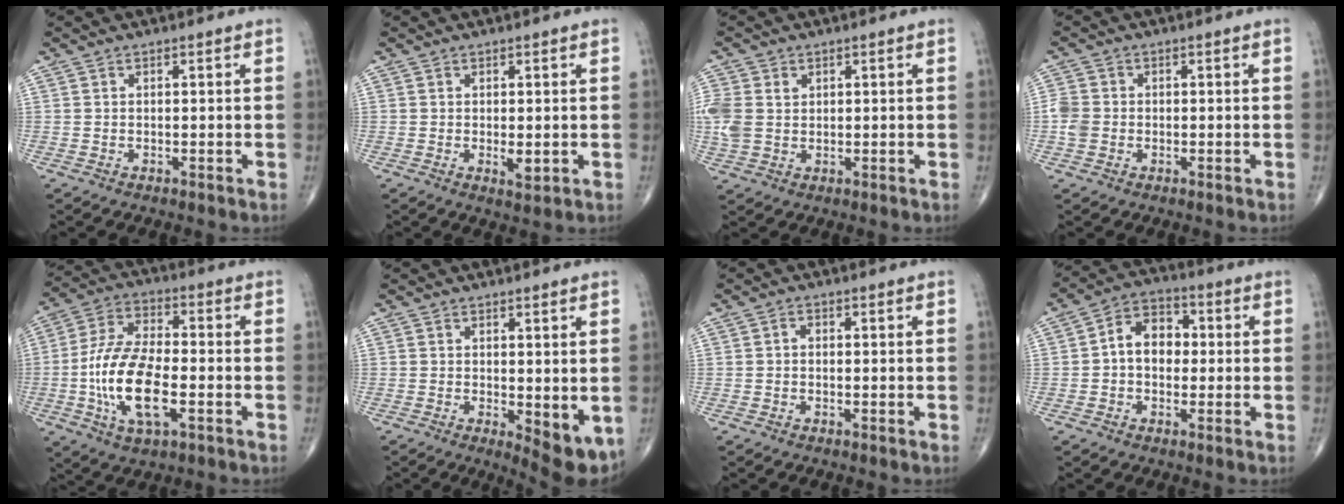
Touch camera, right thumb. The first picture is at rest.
{"total": 2.2, "force": [-0.2, 0.9, 2.0], "torque": [-0.032, -0.007, 0.000]}
{"total": 7.3, "force": [1.1, 5.6, 4.4], "torque": [-0.114, 0.007, 0.026]}
{"total": 3.8, "force": [-0.6, 3.2, 1.9], "torque": [-0.037, 0.005, -0.015]}
{"total": 15.6, "force": [-3.7, 6.8, 13.5], "torque": [-0.271, 0.017, -0.068]}
{"total": 6.9, "force": [-0.8, 2.6, 6.3], "torque": [-0.077, -0.019, -0.004]}
{"total": 1.2, "force": [-0.1, 0.9, 0.8], "torque": [-0.009, 0.005, -0.003]}
{"total": 8.6, "force": [0.3, 6.3, 5.8], "torque": [-0.072, 0.026, -0.007]}